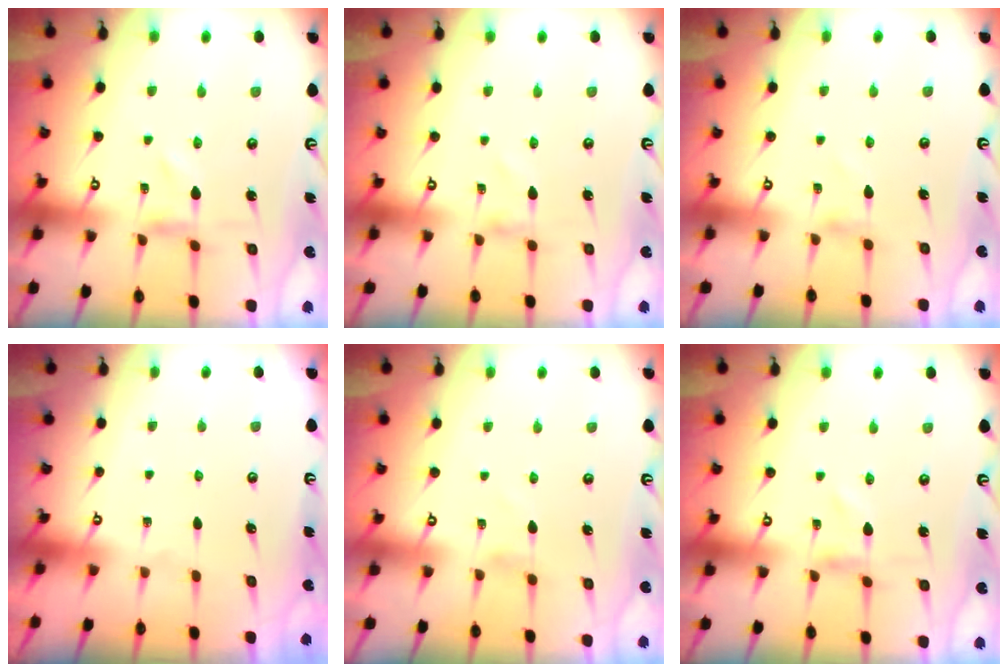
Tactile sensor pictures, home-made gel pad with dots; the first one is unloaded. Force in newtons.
{"total": 1.1, "press": 1.1, "slide": 0.1}
{"total": 0.0}
{"total": 0.0}
{"total": 0.6, "press": 0.6, "slide": 0.2}
{"total": 0.0}